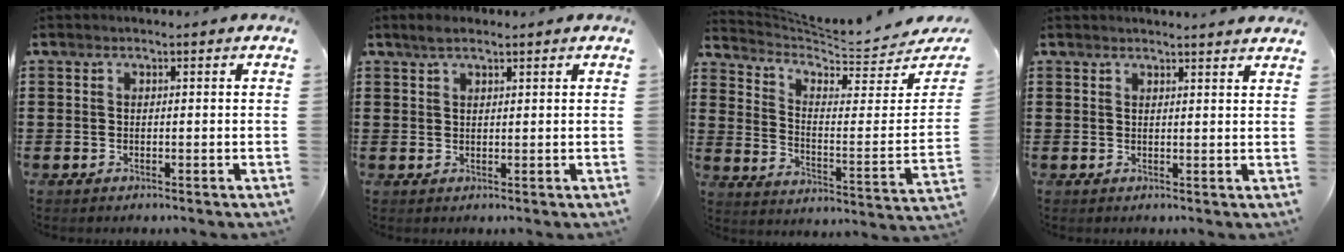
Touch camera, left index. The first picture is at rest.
{"total": 2.0, "force": [1.5, 0.6, 1.1], "torque": [-0.023, 0.003, 0.028]}
{"total": 4.7, "force": [4.2, 1.0, 1.9], "torque": [-0.057, -0.050, 0.066]}
{"total": 1.8, "force": [1.7, -0.3, 0.2], "torque": [-0.008, -0.004, 0.033]}